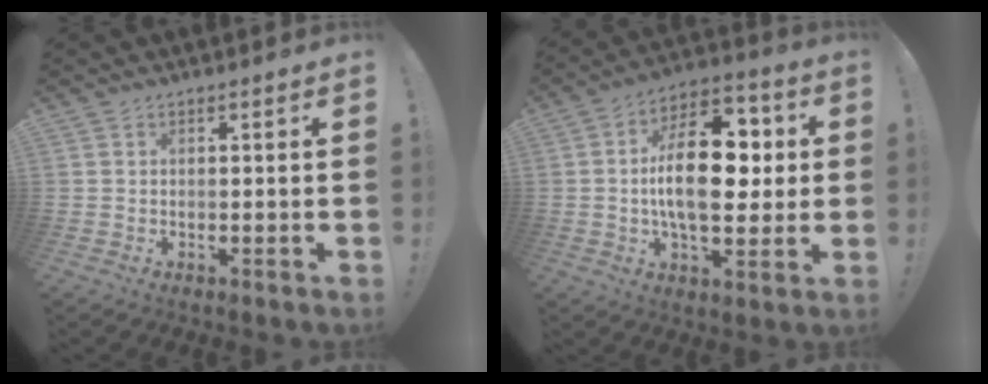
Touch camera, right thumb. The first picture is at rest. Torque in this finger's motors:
{"motor_torque": [1.92, 3.09, 1.16, -0.77, 0.49]}